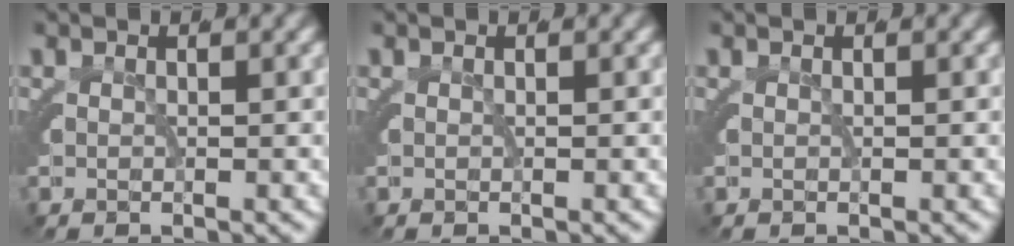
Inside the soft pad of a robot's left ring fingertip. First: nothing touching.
{"total": 0.0}
{"total": 0.0}